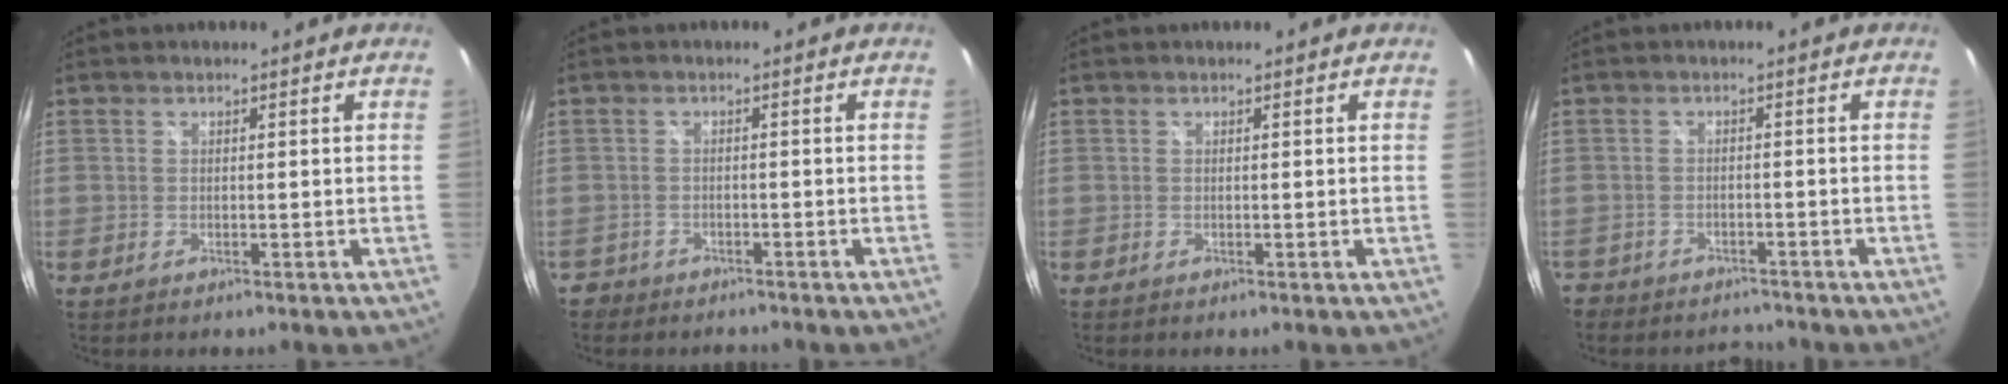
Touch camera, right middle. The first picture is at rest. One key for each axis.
{"total": 2.8, "fx": -2.1, "fy": 1.8, "fz": -0.1, "tx": -0.010, "ty": 0.005, "tz": -0.040}
{"total": 0.0}
{"total": 4.8, "fx": -4.0, "fy": 2.7, "fz": 0.0, "tx": -0.019, "ty": 0.012, "tz": -0.070}